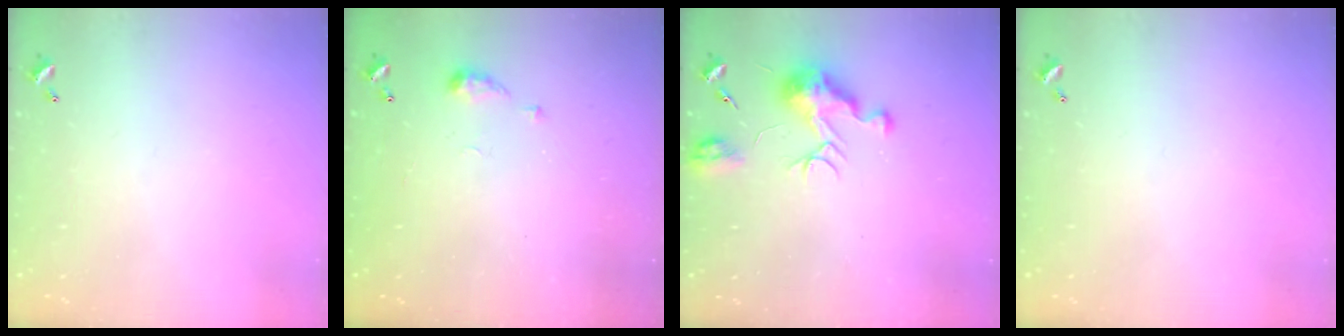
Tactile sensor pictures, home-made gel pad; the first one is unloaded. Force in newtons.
{"total": 5.2, "press": 5.1, "slide": 0.7}
{"total": 10.0, "press": 10.0, "slide": 0.6}
{"total": 0.0}